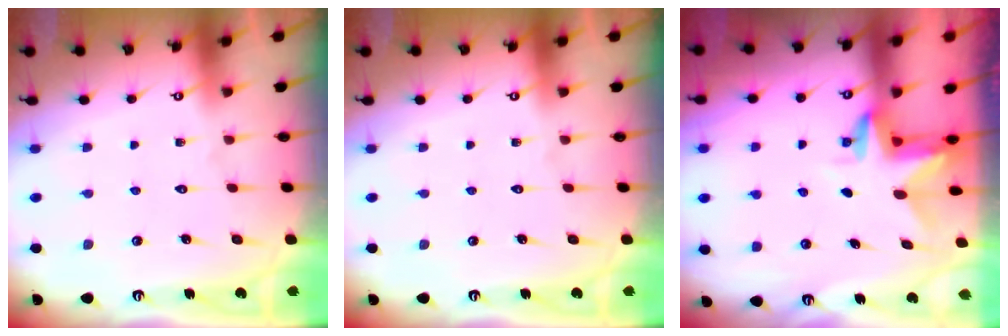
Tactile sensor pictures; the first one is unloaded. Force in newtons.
{"total": 0.0}
{"total": 2.9, "press": 2.9, "slide": 0.2}